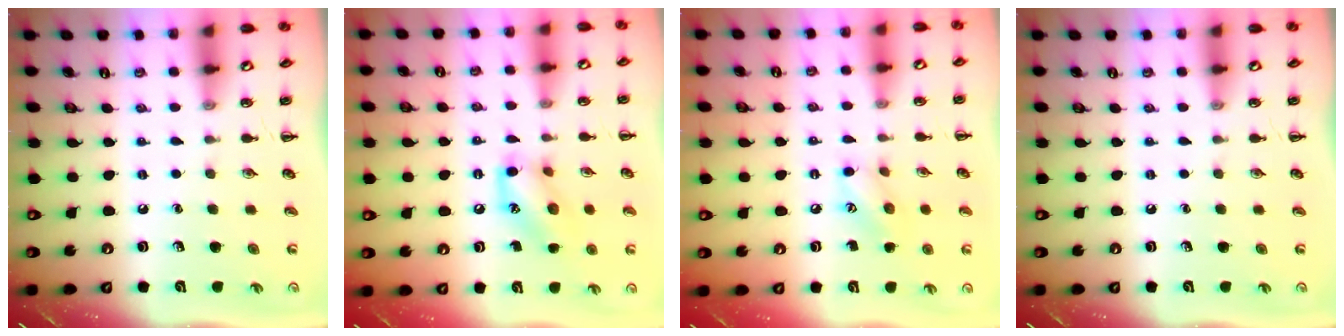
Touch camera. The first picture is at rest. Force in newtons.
{"total": 12.2, "press": 12.1, "slide": 1.6}
{"total": 8.1, "press": 8.1, "slide": 0.5}
{"total": 0.0}